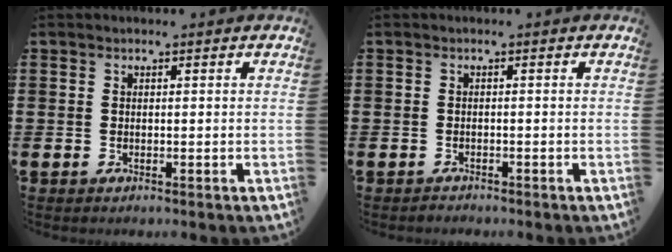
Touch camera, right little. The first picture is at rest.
{"total": 0.5, "force": [-0.5, 0.1, -0.1], "torque": [-0.001, -0.001, -0.012]}